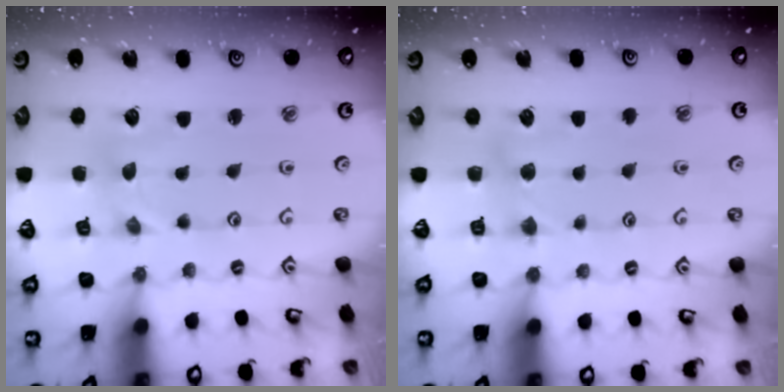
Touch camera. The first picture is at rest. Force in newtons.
{"total": 5.7, "press": 5.7, "slide": 0.8}